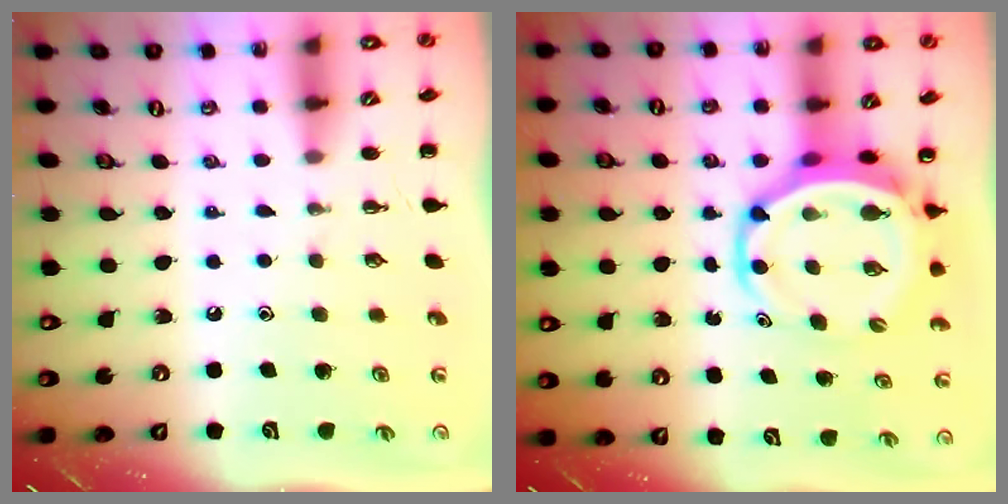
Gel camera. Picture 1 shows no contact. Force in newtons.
{"total": 7.1, "press": 6.7, "slide": 2.1}